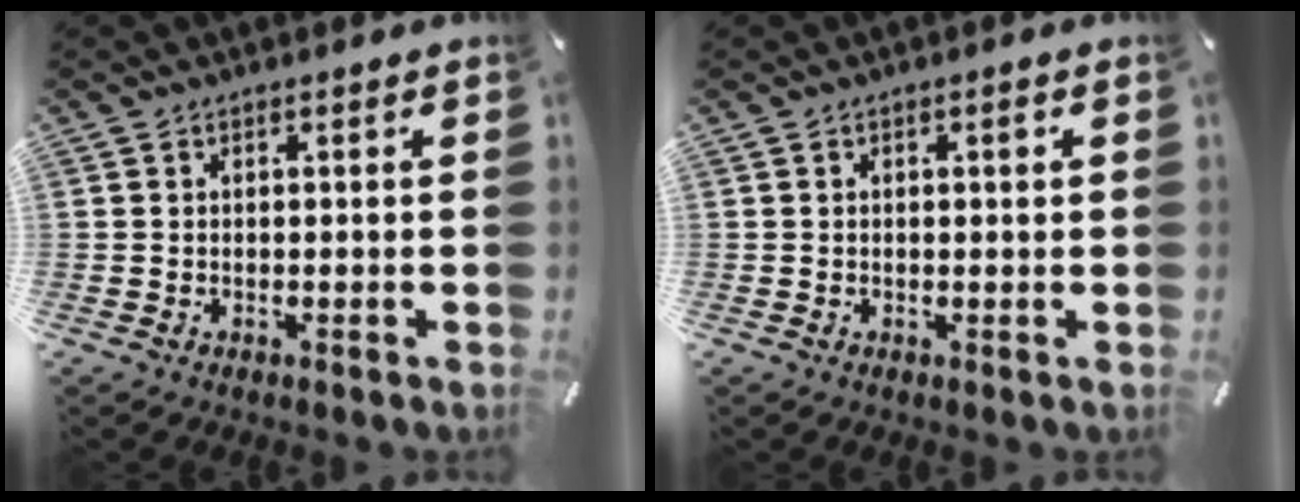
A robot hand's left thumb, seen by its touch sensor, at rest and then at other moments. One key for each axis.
{"total": 1.2, "fx": 0.3, "fy": 0.5, "fz": 1.0, "tx": -0.012, "ty": 0.001, "tz": 0.001}